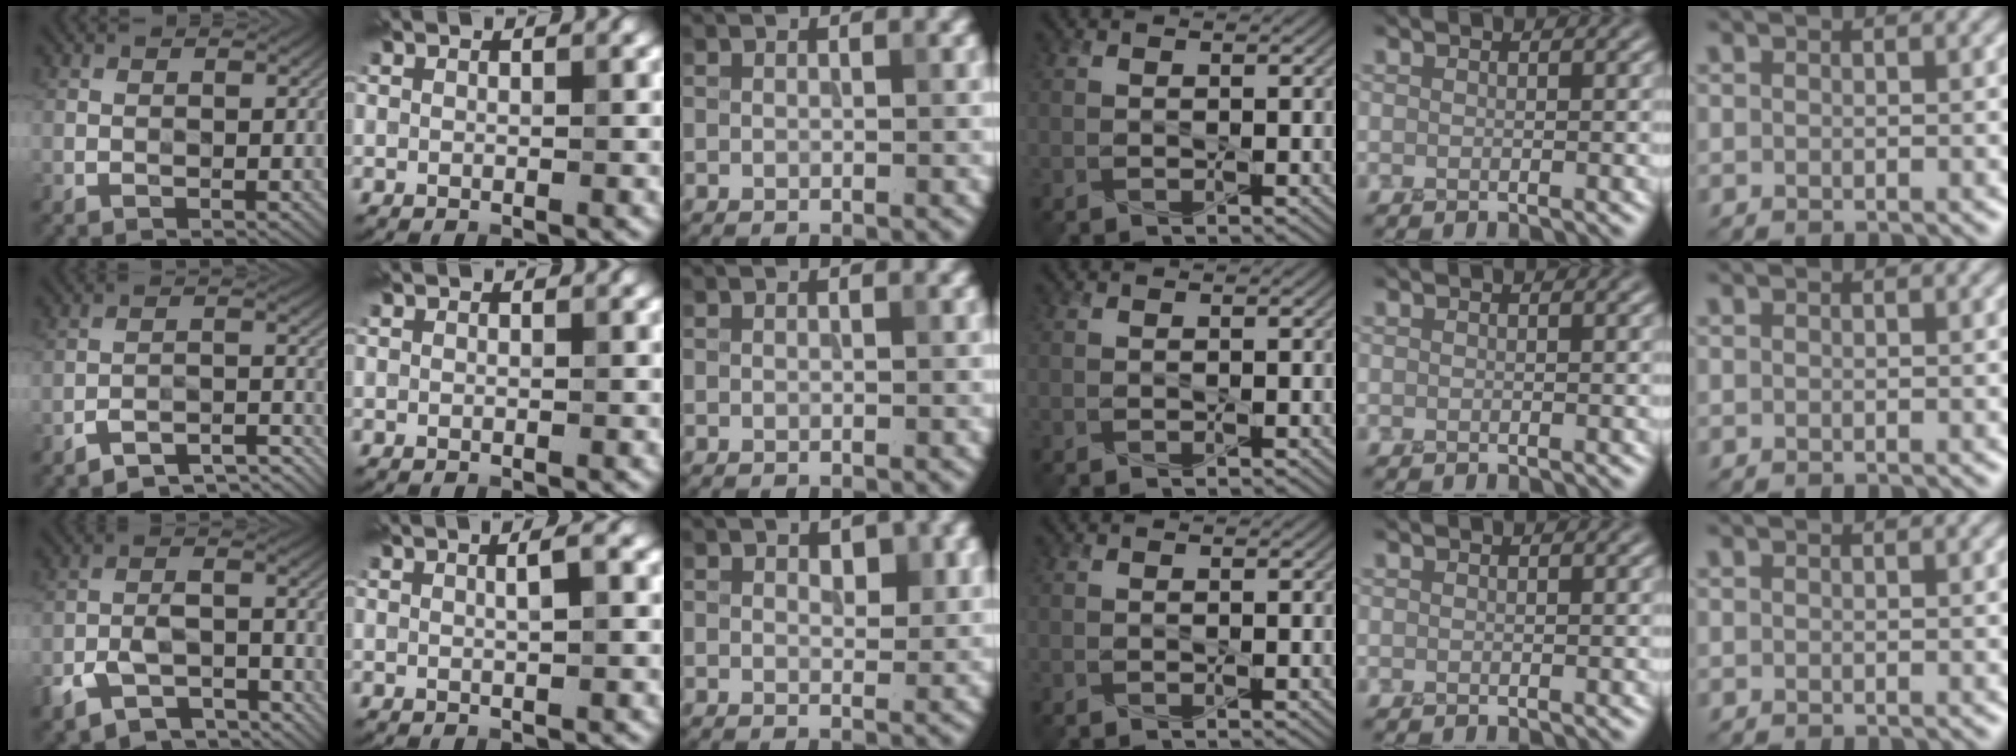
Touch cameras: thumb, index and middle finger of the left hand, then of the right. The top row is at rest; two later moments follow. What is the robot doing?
{"motion": "squeeze", "object": "air blower"}